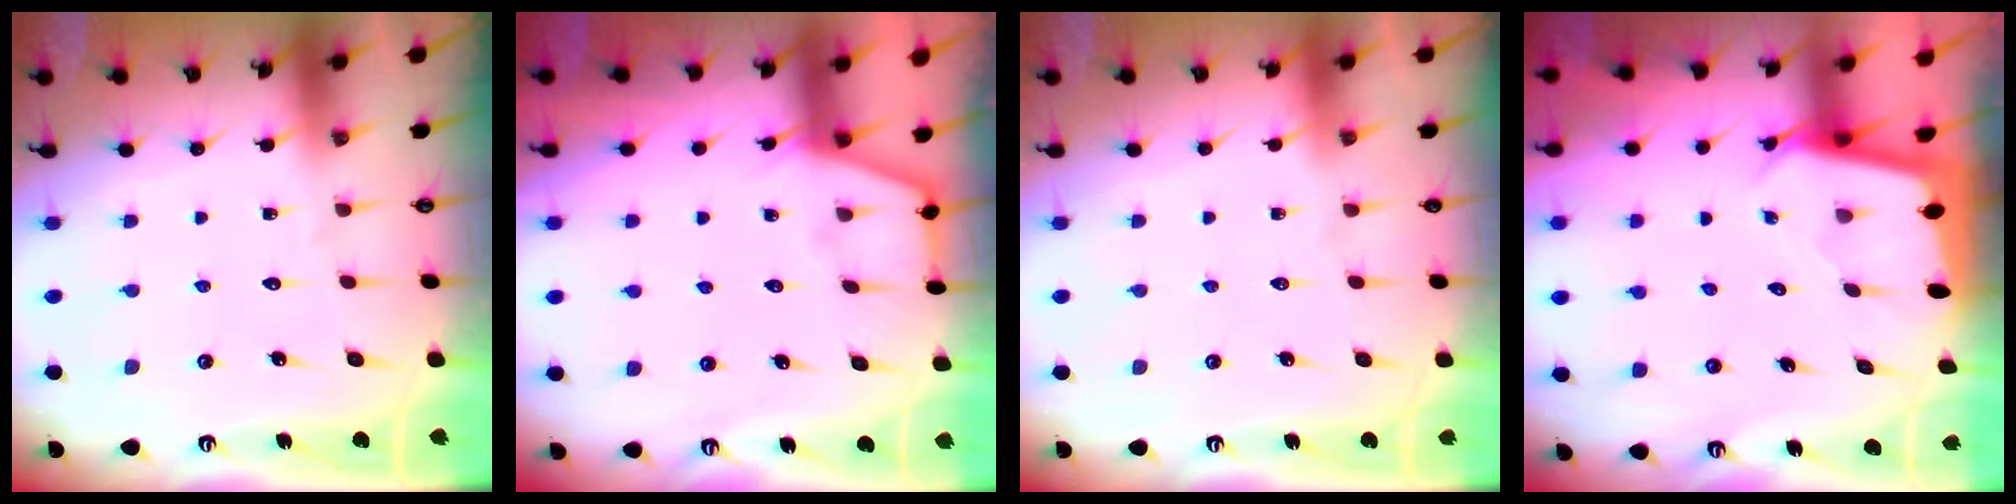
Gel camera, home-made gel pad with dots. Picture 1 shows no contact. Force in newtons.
{"total": 3.3, "press": 3.2, "slide": 0.5}
{"total": 0.6, "press": 0.6, "slide": 0.2}
{"total": 2.4, "press": 2.4, "slide": 0.1}